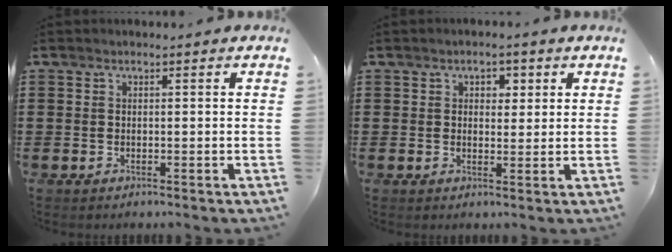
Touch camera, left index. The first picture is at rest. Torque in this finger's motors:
{"motor_torque": [0.51, -0.02, 0.06, 0.02]}